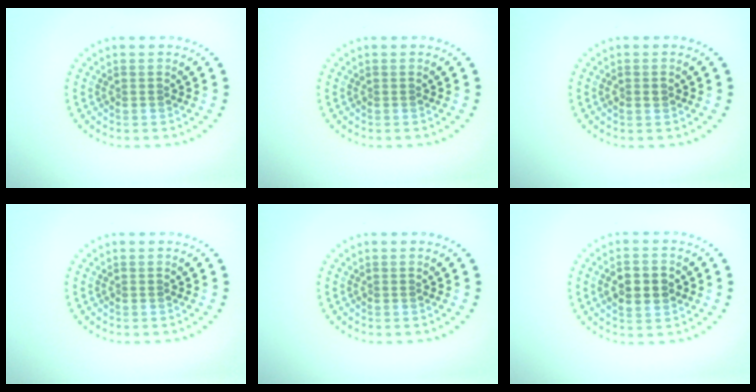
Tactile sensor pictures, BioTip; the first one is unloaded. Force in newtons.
{"total": 0.0}
{"total": 1.2, "press": 1.2, "slide": 0.1}
{"total": 0.0}
{"total": 0.0}
{"total": 4.5, "press": 4.5, "slide": 0.1}